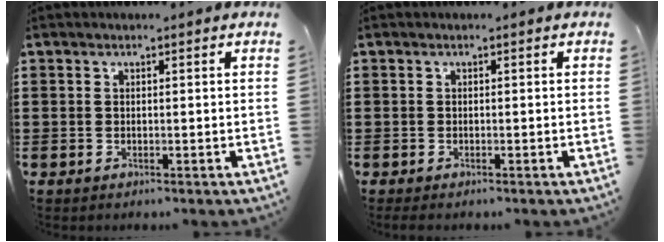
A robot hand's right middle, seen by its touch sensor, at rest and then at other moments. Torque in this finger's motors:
{"motor_torque": [1.23, 0.28, 0.13, 0.06]}